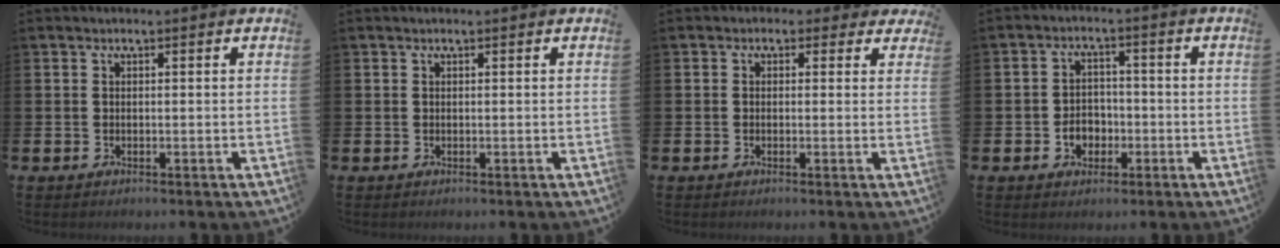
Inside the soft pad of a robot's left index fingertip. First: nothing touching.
{"total": 0.0}
{"total": 1.2, "force": [0.4, 1.1, 0.1], "torque": [-0.001, 0.006, 0.004]}
{"total": 3.6, "force": [-1.2, 2.9, 1.7], "torque": [-0.021, -0.002, -0.030]}